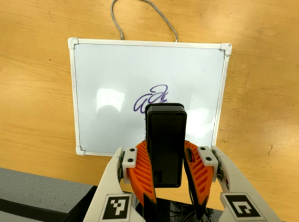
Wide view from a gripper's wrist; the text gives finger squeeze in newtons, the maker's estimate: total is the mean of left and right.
{"total": 10.0, "left": 7.3, "right": 12.6}